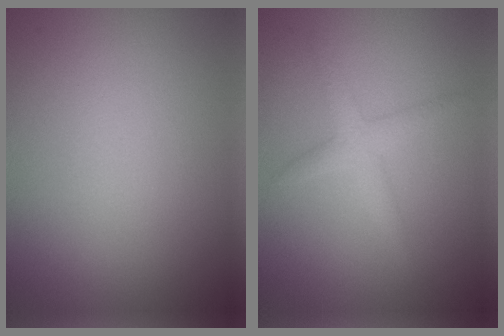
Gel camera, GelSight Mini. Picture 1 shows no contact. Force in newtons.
{"total": 2.1, "press": 2.1, "slide": 0.1}